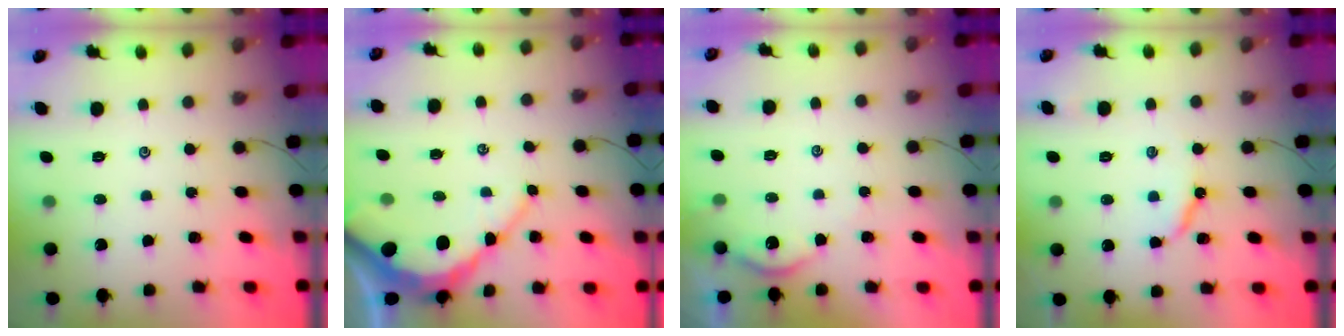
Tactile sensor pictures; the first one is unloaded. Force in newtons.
{"total": 8.7, "press": 8.6, "slide": 0.9}
{"total": 2.9, "press": 2.9, "slide": 0.3}
{"total": 6.5, "press": 6.4, "slide": 0.7}